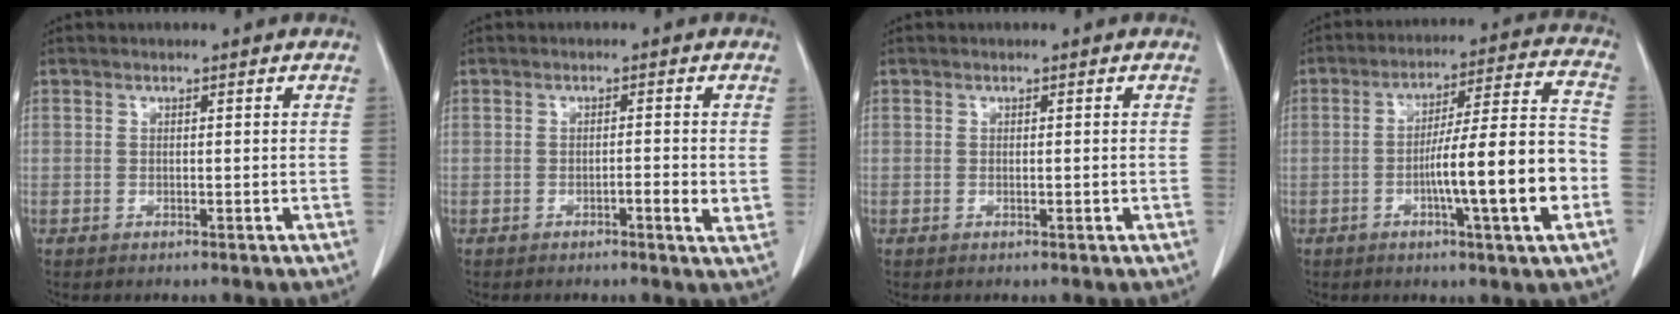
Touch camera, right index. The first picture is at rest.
{"total": 2.6, "force": [-0.6, 0.4, 2.5], "torque": [-0.038, -0.001, -0.008]}
{"total": 0.6, "force": [-0.1, 0.0, 0.5], "torque": [-0.009, -0.002, 0.002]}
{"total": 15.0, "force": [-4.1, 0.2, 14.5], "torque": [-0.227, 0.009, -0.063]}